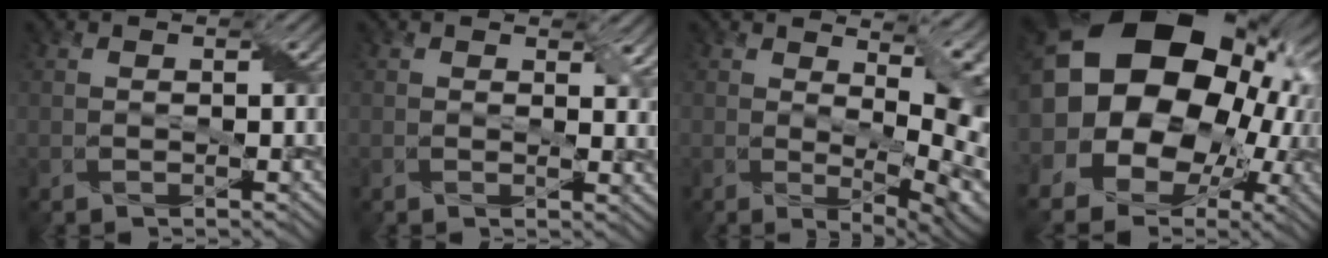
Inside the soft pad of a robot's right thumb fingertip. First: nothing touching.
{"total": 3.0, "force": [1.2, 1.7, 2.2], "torque": [-0.034, -0.008, 0.021]}
{"total": 9.3, "force": [2.2, 3.6, 8.3], "torque": [-0.121, -0.014, 0.047]}
{"total": 23.7, "force": [2.9, 18.7, 14.2], "torque": [-0.287, -0.004, 0.029]}